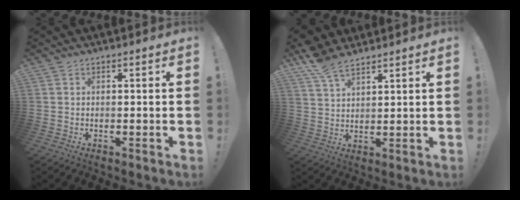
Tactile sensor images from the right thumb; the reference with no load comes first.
{"total": 8.4, "force": [6.8, 3.1, 4.0], "torque": [-0.086, -0.030, 0.132]}